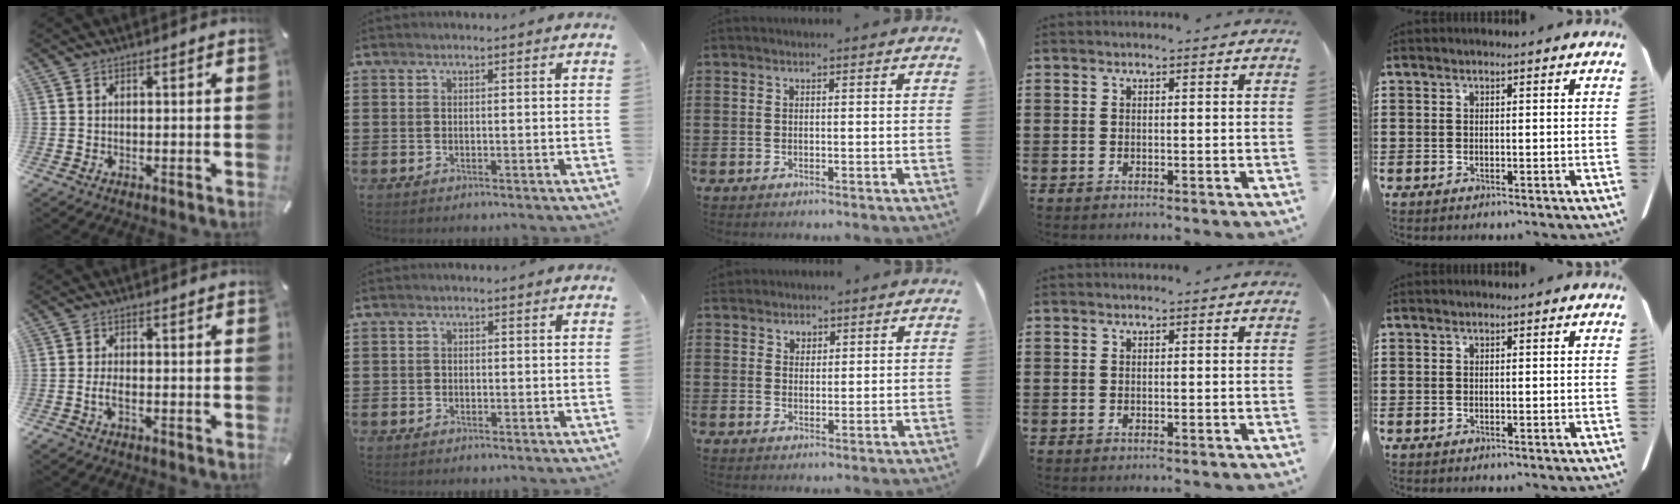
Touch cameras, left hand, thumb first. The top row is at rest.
{"thumb": {"total": 2.9, "force": [-1.2, 1.2, 2.3], "torque": [-0.053, 0.001, -0.025]}, "index": {"total": 0.7, "force": [-0.2, 0.6, 0.3], "torque": [-0.007, 0.001, -0.005]}, "middle": {"total": 2.3, "force": [2.0, 1.2, 0.0], "torque": [0.002, 0.001, 0.036]}}